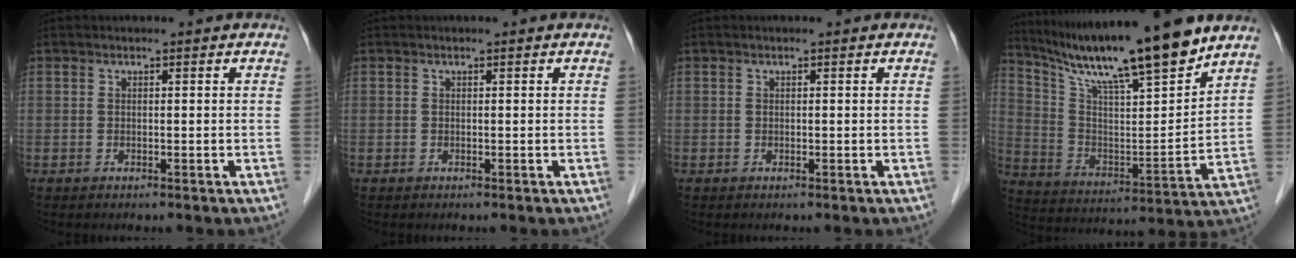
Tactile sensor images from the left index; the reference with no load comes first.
{"total": 0.0}
{"total": 0.0}
{"total": 19.5, "force": [15.8, 0.5, 11.3], "torque": [-0.193, -0.009, 0.272]}